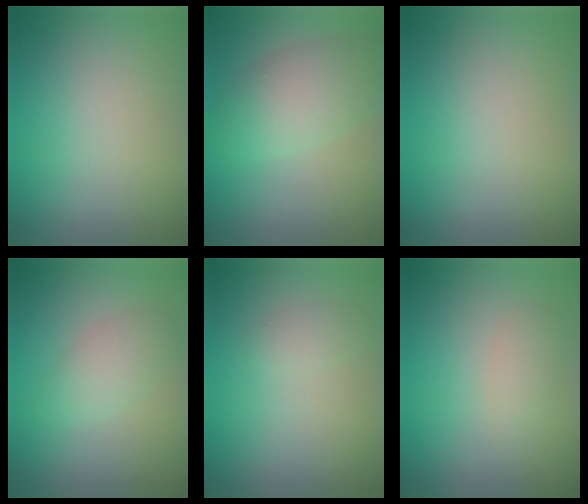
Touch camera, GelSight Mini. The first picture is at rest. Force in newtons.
{"total": 4.4, "press": 4.4, "slide": 0.0}
{"total": 0.0}
{"total": 2.1, "press": 2.1, "slide": 0.1}
{"total": 0.9, "press": 0.9, "slide": 0.0}
{"total": 1.5, "press": 1.5, "slide": 0.1}